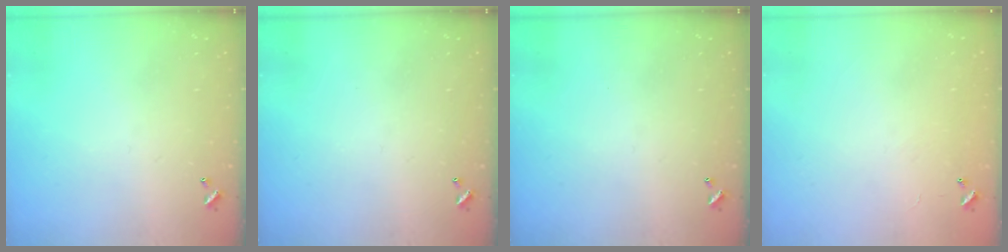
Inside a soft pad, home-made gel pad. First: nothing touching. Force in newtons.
{"total": 0.0}
{"total": 0.0}
{"total": 9.3, "press": 9.3, "slide": 0.6}